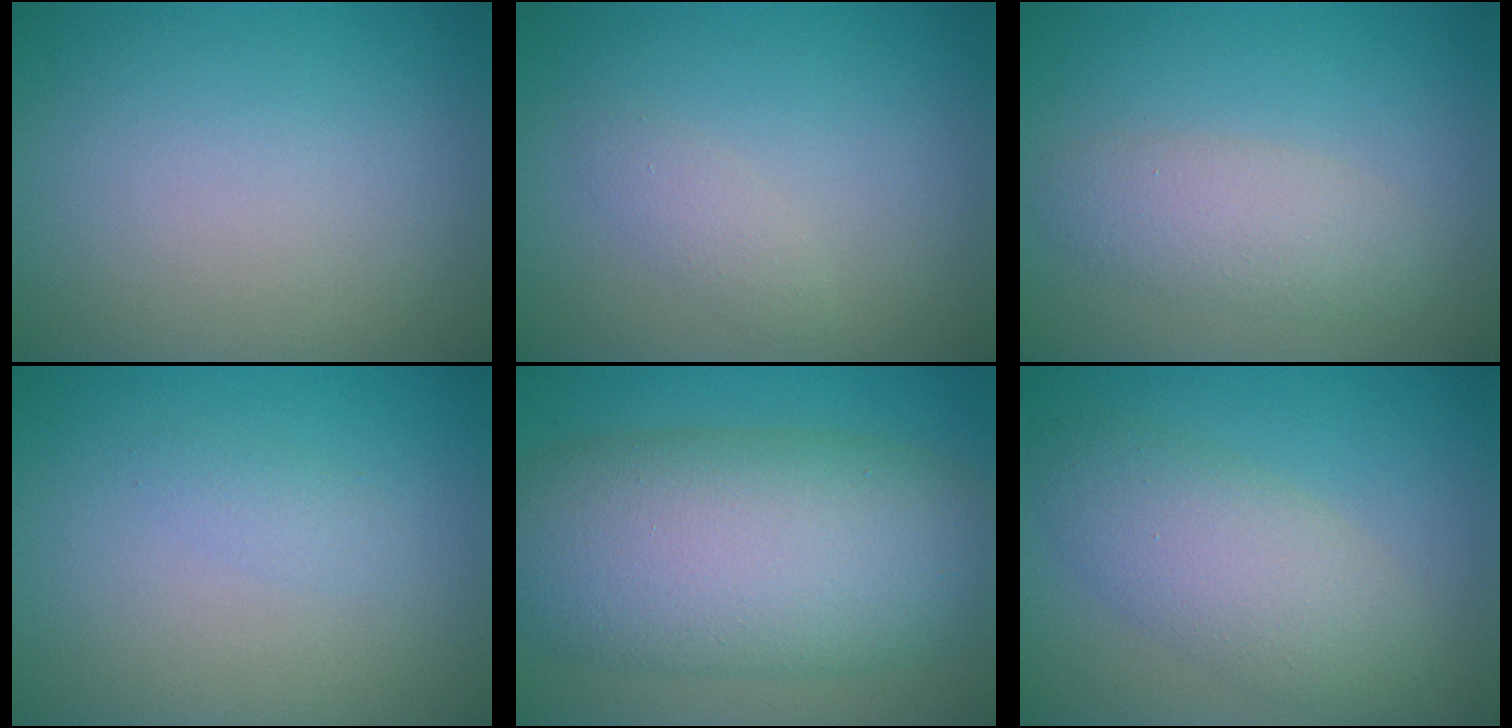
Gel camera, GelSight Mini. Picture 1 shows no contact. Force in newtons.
{"total": 1.3, "press": 1.3, "slide": 0.1}
{"total": 3.0, "press": 3.0, "slide": 0.2}
{"total": 1.0, "press": 1.0, "slide": 0.0}
{"total": 13.1, "press": 13.1, "slide": 0.5}
{"total": 5.3, "press": 5.3, "slide": 0.2}